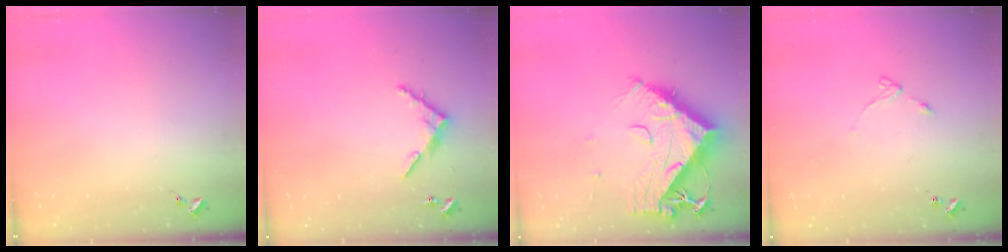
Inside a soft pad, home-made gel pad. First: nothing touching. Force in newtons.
{"total": 6.9, "press": 6.9, "slide": 0.5}
{"total": 13.9, "press": 13.8, "slide": 1.3}
{"total": 4.3, "press": 4.2, "slide": 0.5}